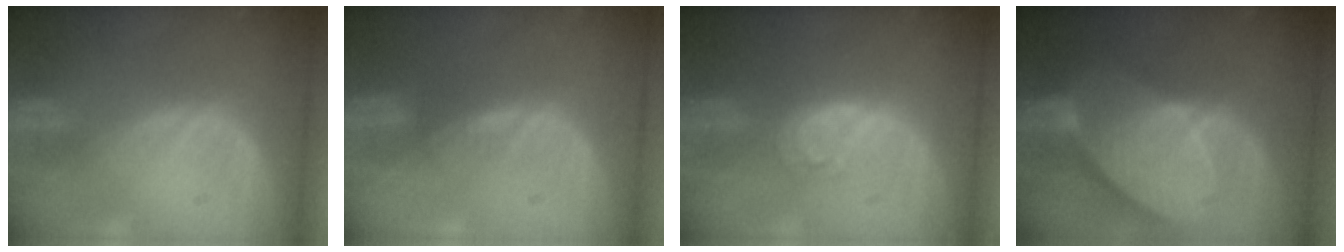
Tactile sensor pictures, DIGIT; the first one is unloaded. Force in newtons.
{"total": 1.3, "press": 1.2, "slide": 0.2}
{"total": 4.5, "press": 3.9, "slide": 2.2}
{"total": 10.3, "press": 9.0, "slide": 5.0}